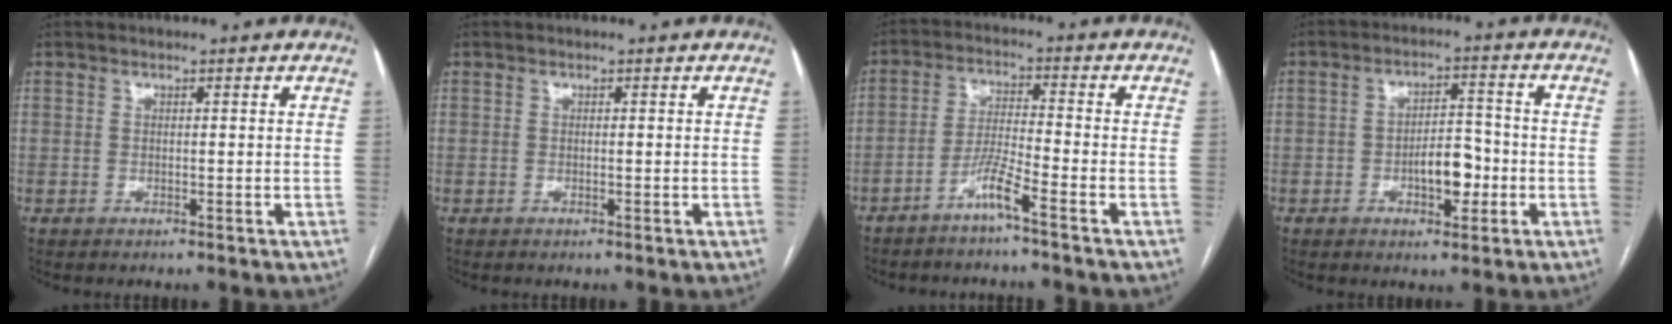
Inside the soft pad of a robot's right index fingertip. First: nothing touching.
{"total": 0.0}
{"total": 5.0, "force": [-3.5, -0.7, 3.5], "torque": [-0.075, -0.001, -0.075]}
{"total": 6.2, "force": [-1.9, 2.7, 5.2], "torque": [-0.084, 0.012, -0.026]}